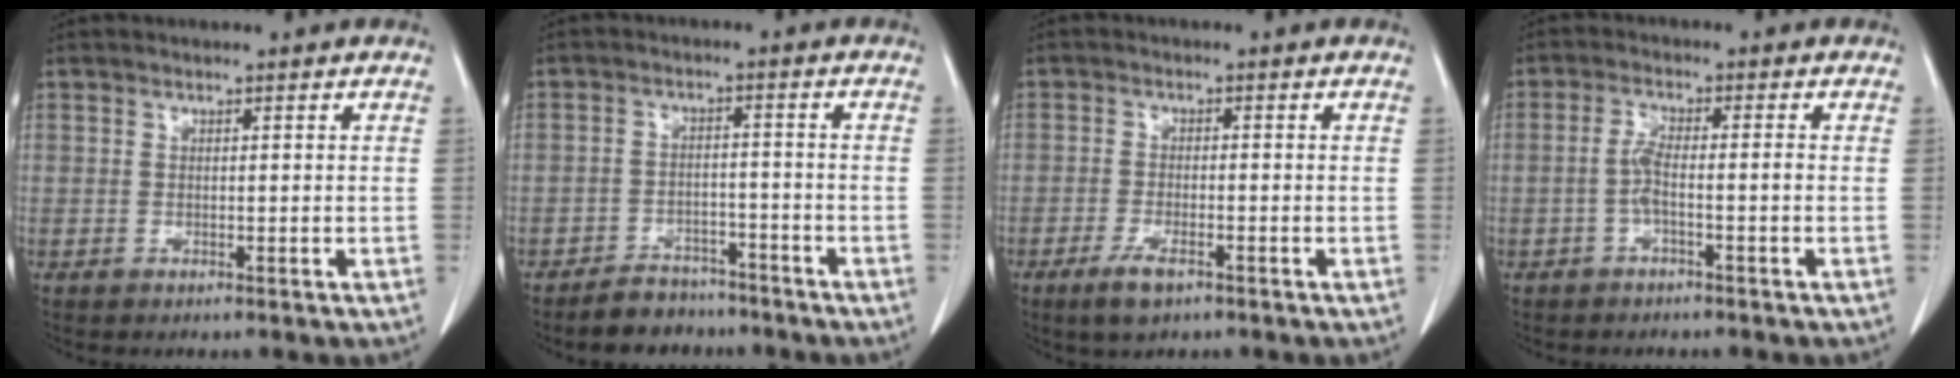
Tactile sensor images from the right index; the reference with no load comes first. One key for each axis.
{"total": 6.0, "fx": -5.1, "fy": 3.0, "fz": 0.9, "tx": -0.013, "ty": 0.005, "tz": -0.081}
{"total": 4.1, "fx": -2.6, "fy": 1.2, "fz": 2.9, "tx": -0.063, "ty": -0.004, "tz": -0.043}
{"total": 3.0, "fx": -1.1, "fy": 0.3, "fz": 2.8, "tx": -0.056, "ty": 0.010, "tz": -0.021}